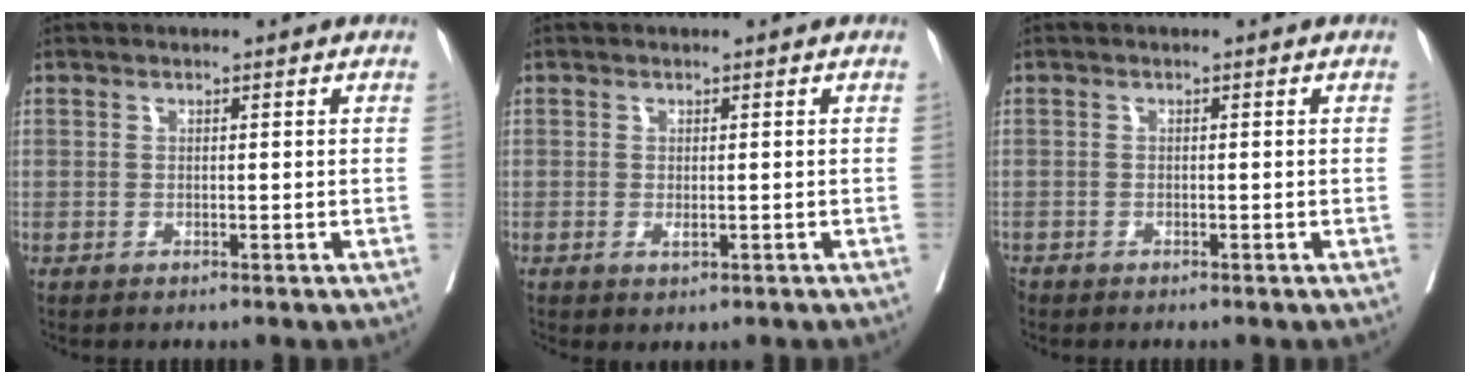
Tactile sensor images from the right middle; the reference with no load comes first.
{"total": 1.0, "force": [-0.3, 0.4, 0.9], "torque": [-0.014, -0.003, -0.003]}
{"total": 1.3, "force": [-1.1, 0.6, 0.3], "torque": [-0.013, -0.004, -0.023]}